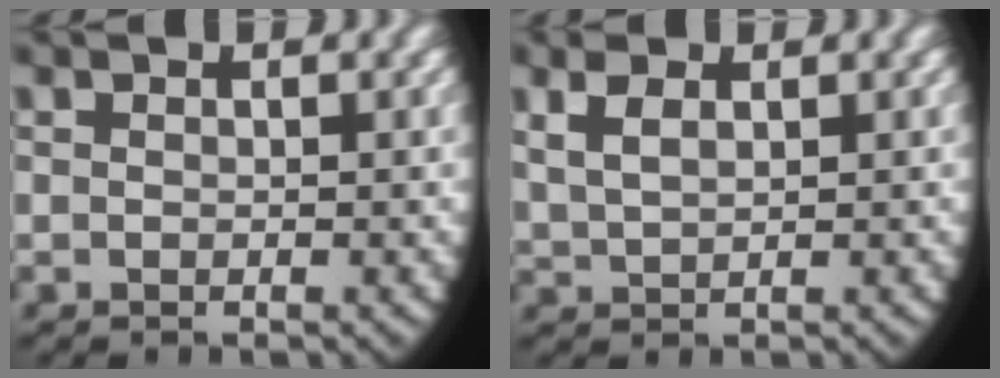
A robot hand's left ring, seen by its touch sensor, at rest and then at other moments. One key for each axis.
{"total": 2.7, "fx": 1.5, "fy": 1.6, "fz": 1.6, "tx": -0.040, "ty": 0.001, "tz": 0.035}